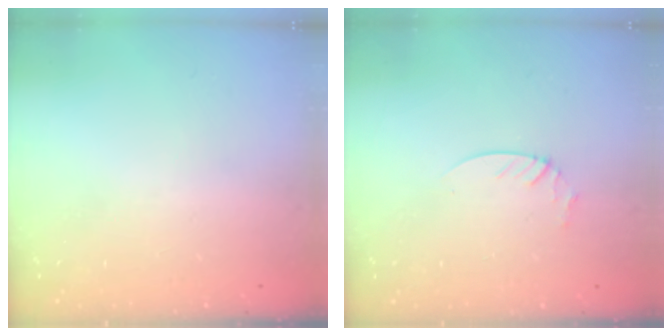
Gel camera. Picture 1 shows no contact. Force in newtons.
{"total": 2.1, "press": 2.1, "slide": 0.2}